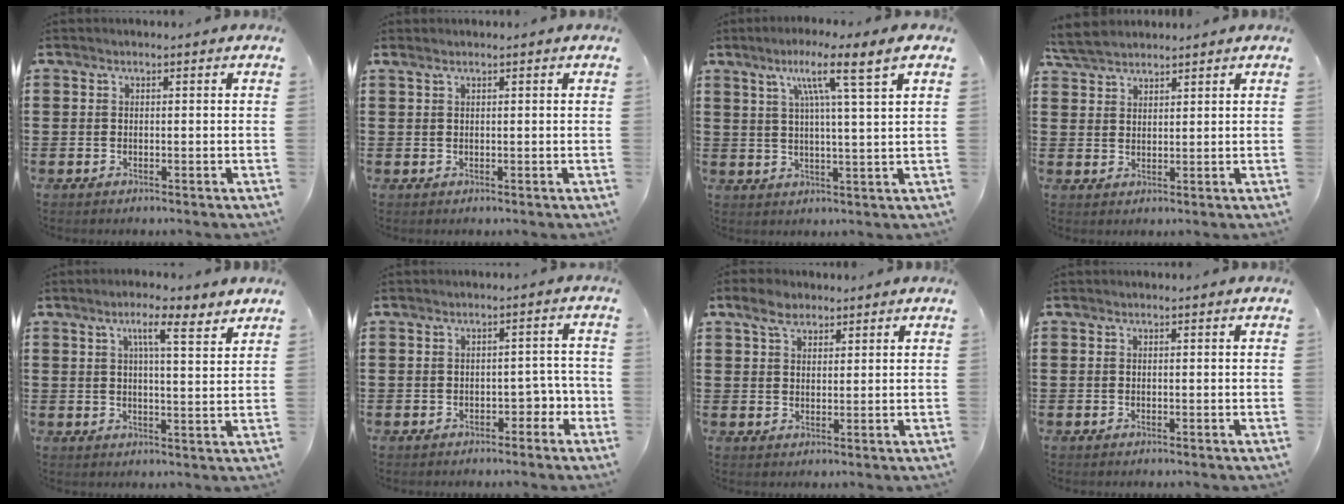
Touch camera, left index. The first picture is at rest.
{"total": 0.6, "force": [0.4, 0.0, 0.4], "torque": [-0.009, 0.000, 0.009]}
{"total": 8.0, "force": [4.2, -0.8, 6.8], "torque": [-0.129, -0.011, 0.058]}
{"total": 4.2, "force": [3.9, 1.4, 1.1], "torque": [-0.035, 0.000, 0.074]}
{"total": 5.8, "force": [3.7, 0.6, 4.4], "torque": [-0.082, -0.008, 0.058]}
{"total": 3.2, "force": [-1.9, 1.6, 2.0], "torque": [-0.039, 0.006, -0.040]}
{"total": 3.9, "force": [2.7, 2.2, 1.7], "torque": [-0.035, 0.008, 0.049]}
{"total": 0.0}